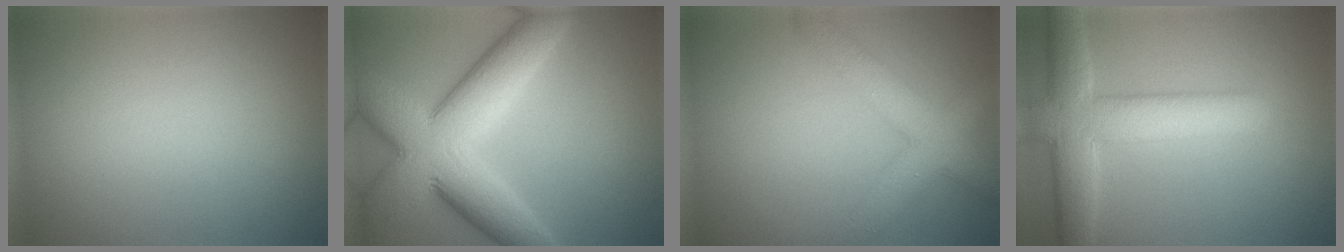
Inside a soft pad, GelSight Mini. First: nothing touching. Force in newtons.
{"total": 11.7, "press": 11.6, "slide": 0.7}
{"total": 5.4, "press": 5.4, "slide": 0.2}
{"total": 7.4, "press": 7.4, "slide": 0.7}